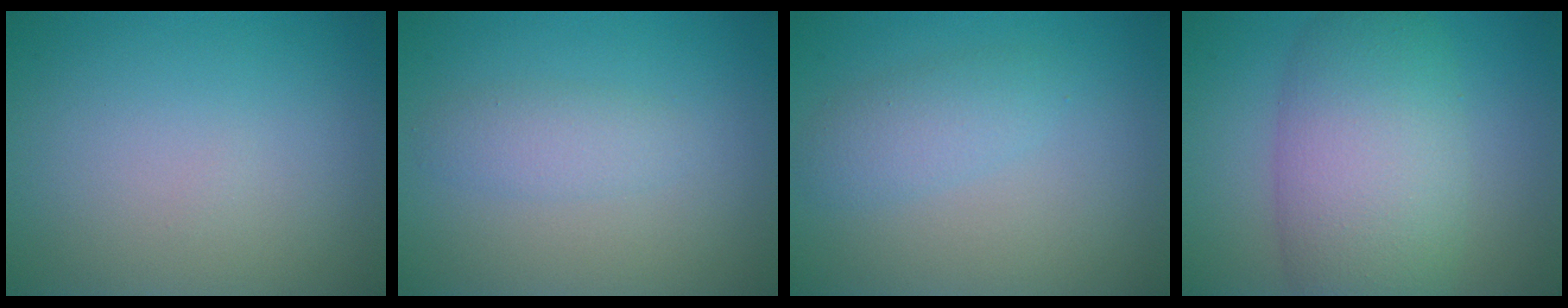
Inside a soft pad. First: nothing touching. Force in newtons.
{"total": 1.8, "press": 1.8, "slide": 0.1}
{"total": 2.2, "press": 2.2, "slide": 0.1}
{"total": 9.1, "press": 9.1, "slide": 0.3}